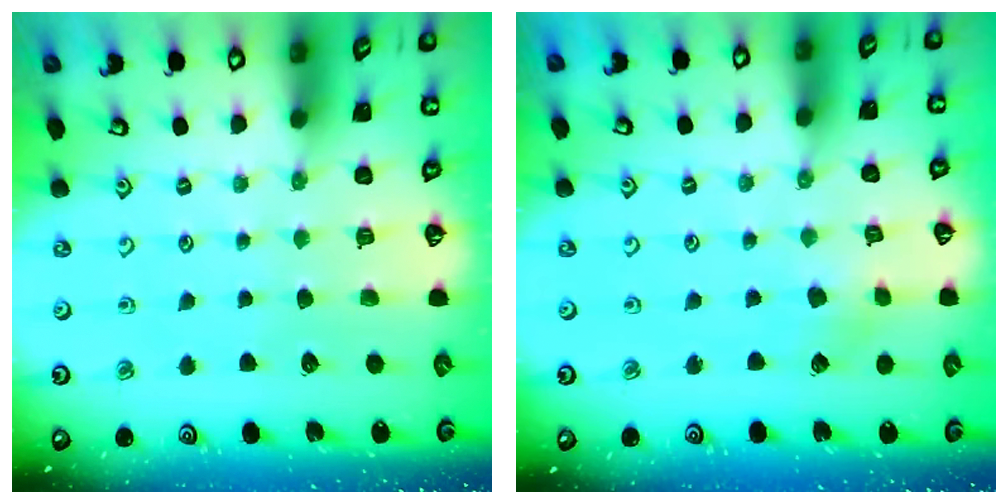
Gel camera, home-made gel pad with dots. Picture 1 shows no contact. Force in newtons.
{"total": 2.8, "press": 2.7, "slide": 0.4}